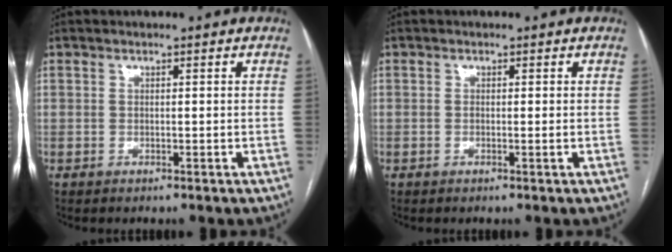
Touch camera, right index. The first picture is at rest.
{"total": 1.0, "force": [-0.1, 0.1, 1.0], "torque": [-0.020, -0.002, 0.000]}